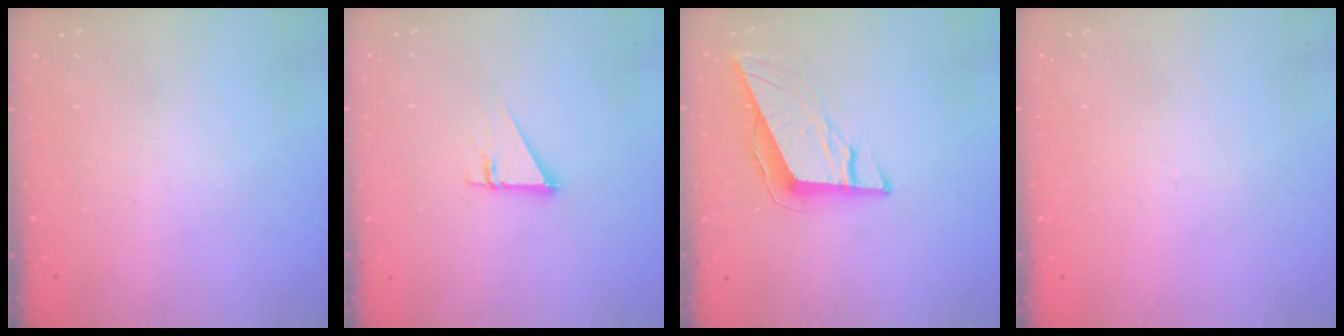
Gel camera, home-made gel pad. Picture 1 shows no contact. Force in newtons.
{"total": 2.7, "press": 2.7, "slide": 0.2}
{"total": 9.6, "press": 9.4, "slide": 1.8}
{"total": 2.6, "press": 2.6, "slide": 0.2}